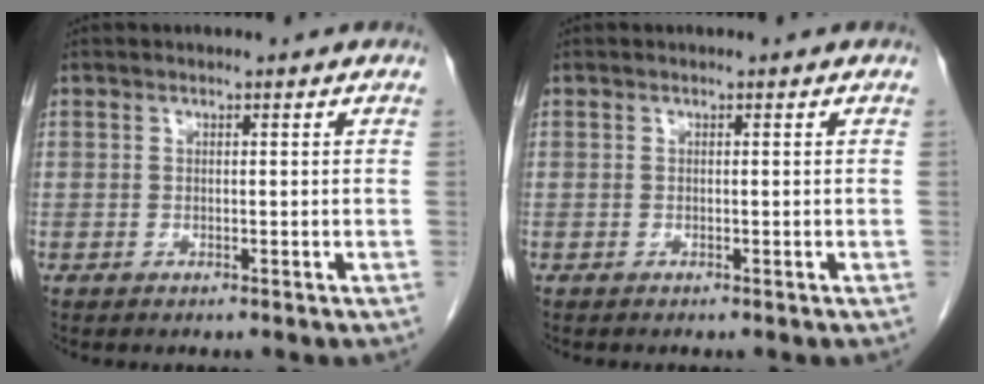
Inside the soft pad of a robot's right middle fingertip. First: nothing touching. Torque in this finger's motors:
{"motor_torque": [-0.14, 0.18, 0.02, -0.01]}